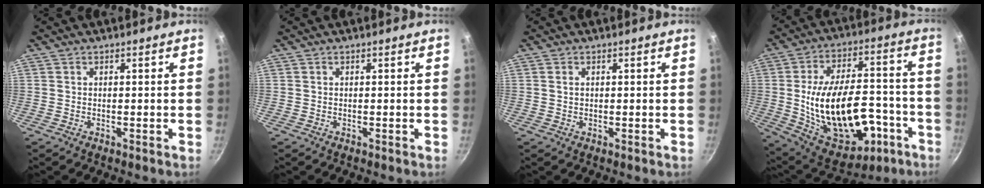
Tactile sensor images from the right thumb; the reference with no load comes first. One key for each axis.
{"total": 0.0}
{"total": 1.2, "fx": 0.3, "fy": 0.8, "fz": 0.8, "tx": -0.013, "ty": 0.003, "tz": 0.006}
{"total": 26.6, "fx": -7.0, "fy": 15.2, "fz": 20.7, "tx": -0.311, "ty": 0.052, "tz": -0.074}